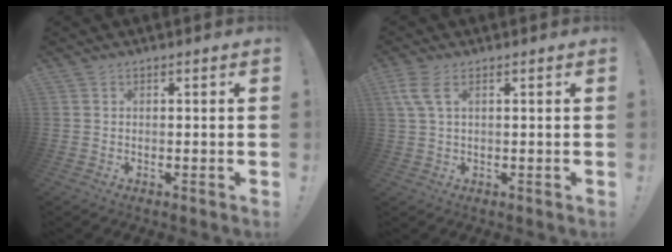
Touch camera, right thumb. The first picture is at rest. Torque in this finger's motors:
{"motor_torque": [0.04, 0.00, 0.30, -0.05, 0.13]}